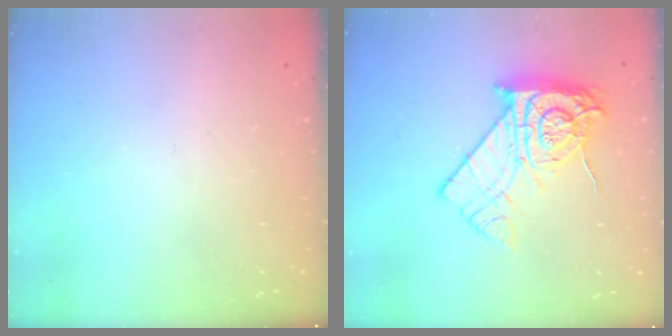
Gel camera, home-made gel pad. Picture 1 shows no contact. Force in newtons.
{"total": 15.4, "press": 15.4, "slide": 1.3}